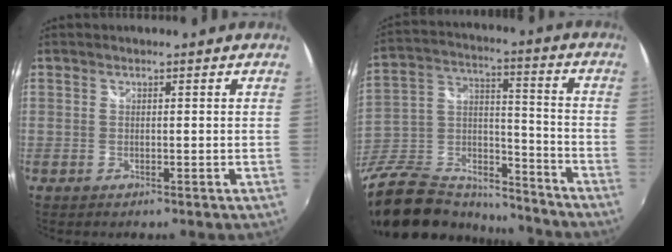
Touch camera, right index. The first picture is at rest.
{"total": 26.7, "force": [-19.7, 13.0, 12.4], "torque": [-0.287, 0.021, -0.311]}